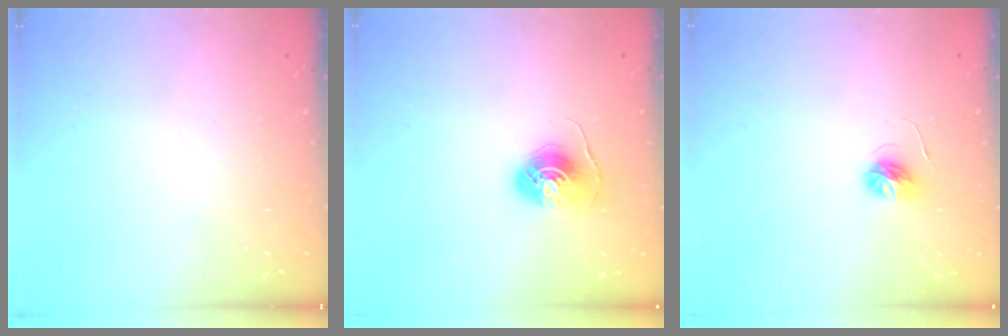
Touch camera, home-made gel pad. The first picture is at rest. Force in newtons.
{"total": 7.1, "press": 7.1, "slide": 0.4}
{"total": 5.2, "press": 5.2, "slide": 0.6}